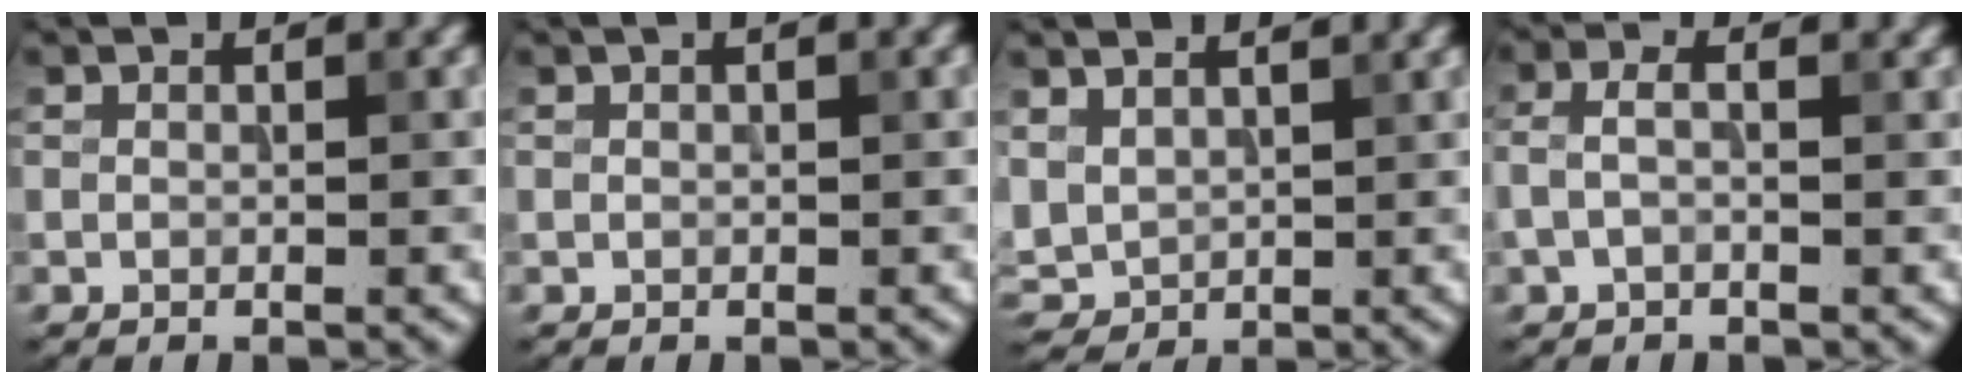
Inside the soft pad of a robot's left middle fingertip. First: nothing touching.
{"total": 0.6, "force": [0.2, 0.3, 0.5], "torque": [-0.009, 0.002, 0.002]}
{"total": 4.3, "force": [2.7, 2.6, 2.0], "torque": [-0.061, 0.010, 0.053]}
{"total": 1.9, "force": [-0.1, 0.7, 1.8], "torque": [-0.043, 0.008, -0.006]}